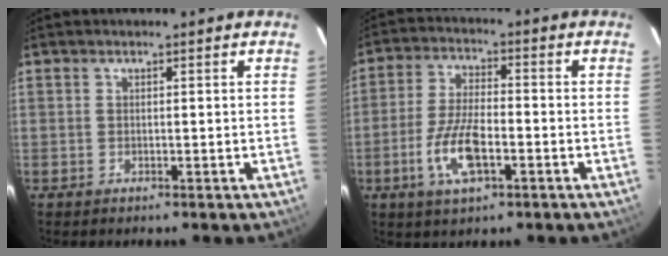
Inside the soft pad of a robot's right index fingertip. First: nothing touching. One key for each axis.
{"total": 9.4, "fx": -3.7, "fy": 3.4, "fz": 7.9, "tx": -0.167, "ty": -0.005, "tz": -0.069}